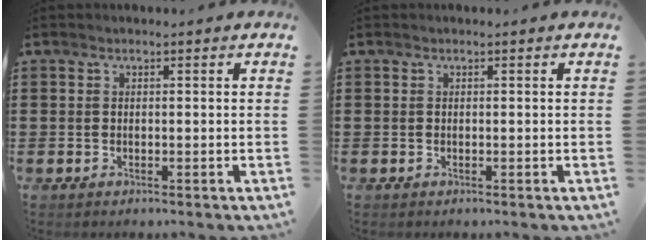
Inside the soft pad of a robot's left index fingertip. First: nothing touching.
{"total": 0.0}